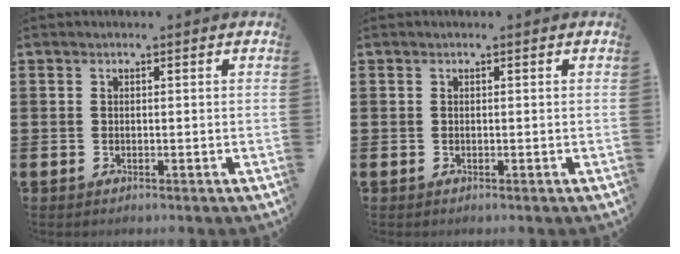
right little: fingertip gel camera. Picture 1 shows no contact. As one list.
[{"total": 0.0}]